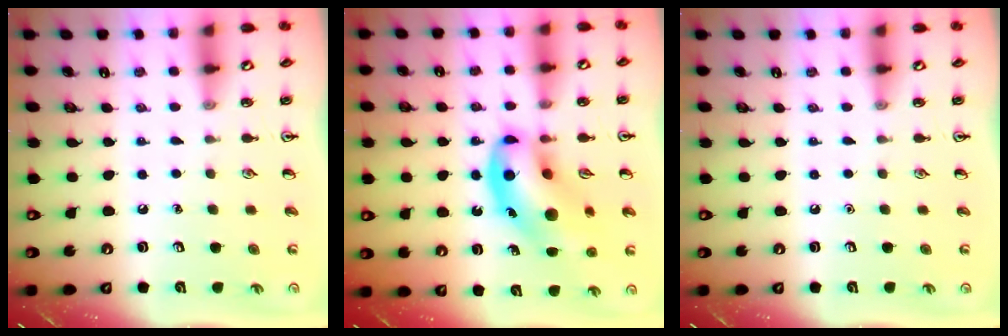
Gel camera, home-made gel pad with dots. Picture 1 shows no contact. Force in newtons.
{"total": 15.6, "press": 15.2, "slide": 3.5}
{"total": 0.0}